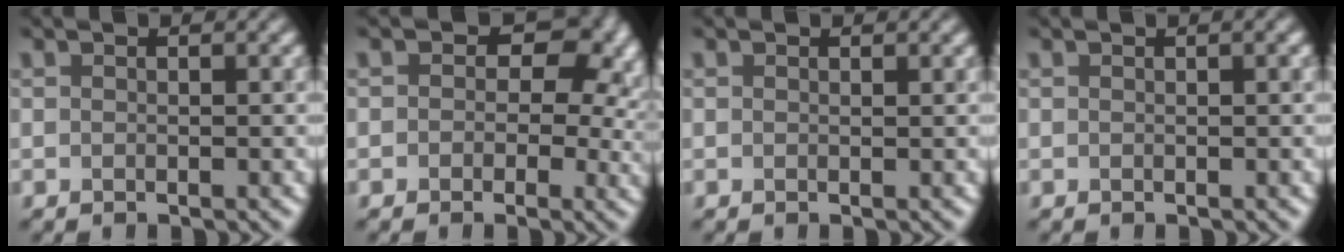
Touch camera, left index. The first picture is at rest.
{"total": 6.2, "force": [0.8, 4.5, 4.2], "torque": [-0.011, 0.009, 0.002]}
{"total": 0.0}
{"total": 1.3, "force": [0.4, 0.4, 1.1], "torque": [-0.012, 0.007, 0.001]}